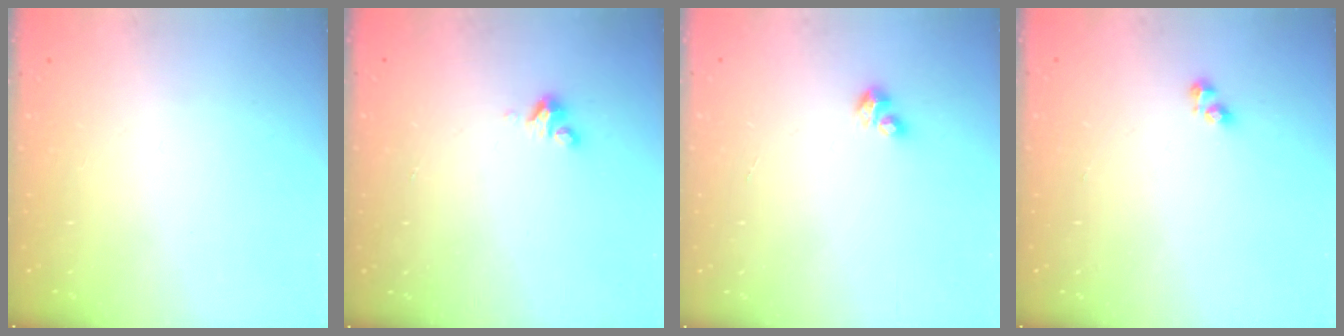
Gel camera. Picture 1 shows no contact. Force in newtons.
{"total": 3.6, "press": 3.6, "slide": 0.4}
{"total": 2.8, "press": 2.8, "slide": 0.2}
{"total": 2.8, "press": 2.8, "slide": 0.3}